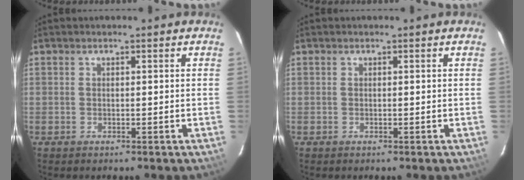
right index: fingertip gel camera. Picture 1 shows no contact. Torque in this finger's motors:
{"motor_torque": [0.00, 0.00, 0.00, 0.00]}